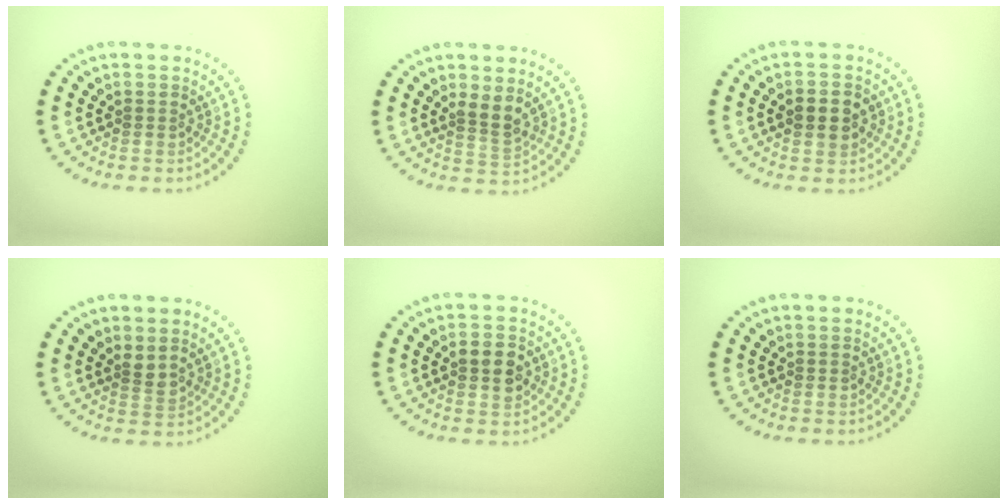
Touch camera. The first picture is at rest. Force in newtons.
{"total": 2.1, "press": 1.7, "slide": 1.2}
{"total": 2.5, "press": 2.5, "slide": 0.2}
{"total": 1.6, "press": 1.2, "slide": 1.1}
{"total": 3.0, "press": 3.0, "slide": 0.1}
{"total": 0.0}